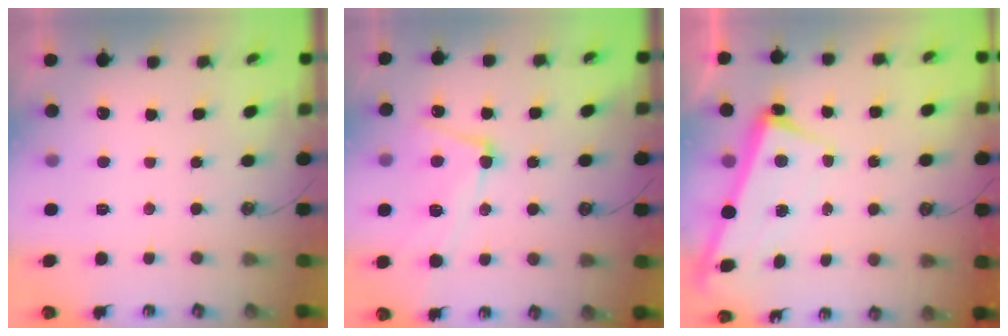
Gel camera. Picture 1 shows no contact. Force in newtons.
{"total": 6.0, "press": 5.9, "slide": 1.2}
{"total": 2.2, "press": 2.2, "slide": 0.5}